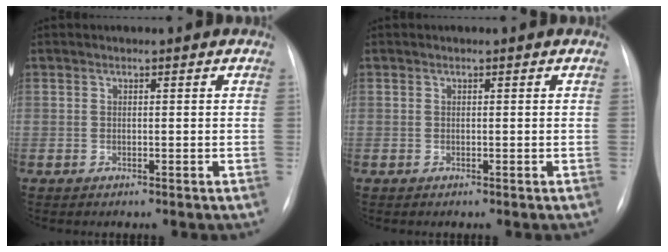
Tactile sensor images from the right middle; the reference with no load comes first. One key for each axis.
{"total": 0.0}